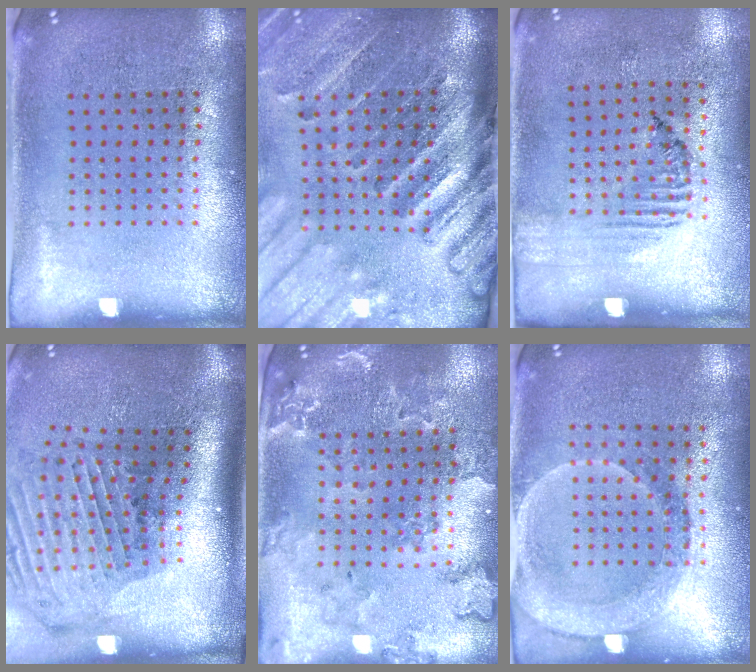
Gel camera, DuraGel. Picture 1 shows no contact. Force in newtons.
{"total": 4.4, "press": 3.3, "slide": 2.9}
{"total": 1.5, "press": 0.9, "slide": 1.2}
{"total": 2.9, "press": 2.1, "slide": 2.0}
{"total": 1.1, "press": 1.1, "slide": 0.2}
{"total": 1.8, "press": 1.6, "slide": 0.8}